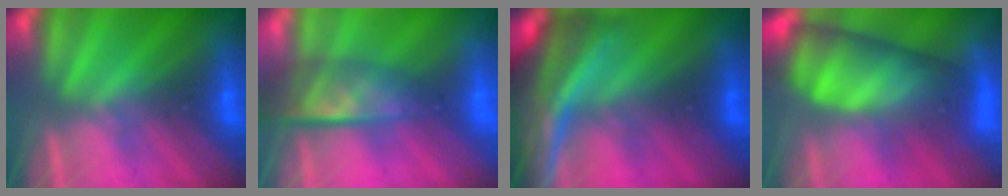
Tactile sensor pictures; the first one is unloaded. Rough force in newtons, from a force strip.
{"total": 7.5}
{"total": 10.5}
{"total": 7.4}